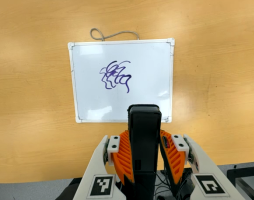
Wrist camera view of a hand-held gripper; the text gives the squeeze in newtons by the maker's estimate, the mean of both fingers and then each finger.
{"total": 4.4, "left": 2.7, "right": 6.0}